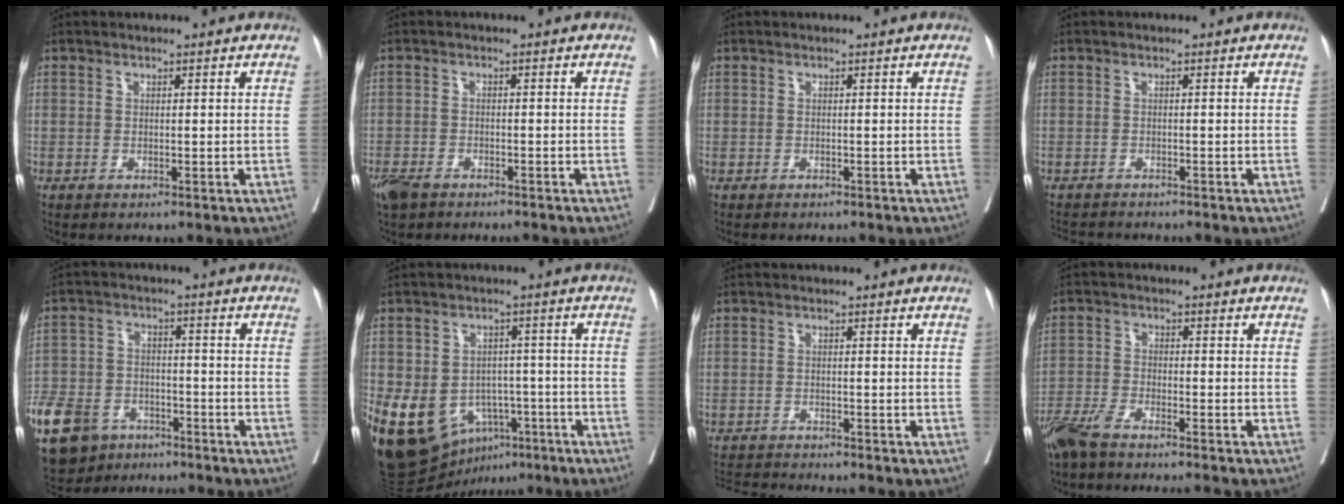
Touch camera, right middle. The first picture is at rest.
{"total": 6.1, "force": [-4.8, 1.9, 3.2], "torque": [-0.060, -0.013, -0.082]}
{"total": 1.8, "force": [-1.6, 0.8, 0.4], "torque": [-0.011, -0.003, -0.022]}
{"total": 4.5, "force": [-4.3, 0.7, 1.0], "torque": [-0.013, -0.010, -0.068]}
{"total": 16.3, "force": [-10.3, 10.1, 7.5], "torque": [-0.193, -0.011, -0.170]}
{"total": 13.8, "force": [-5.9, 10.4, 6.9], "torque": [-0.129, 0.018, -0.080]}
{"total": 5.0, "force": [-4.9, -0.6, 0.7], "torque": [-0.011, -0.016, -0.083]}
{"total": 8.1, "force": [-6.9, 0.8, 4.2], "torque": [-0.076, -0.018, -0.122]}